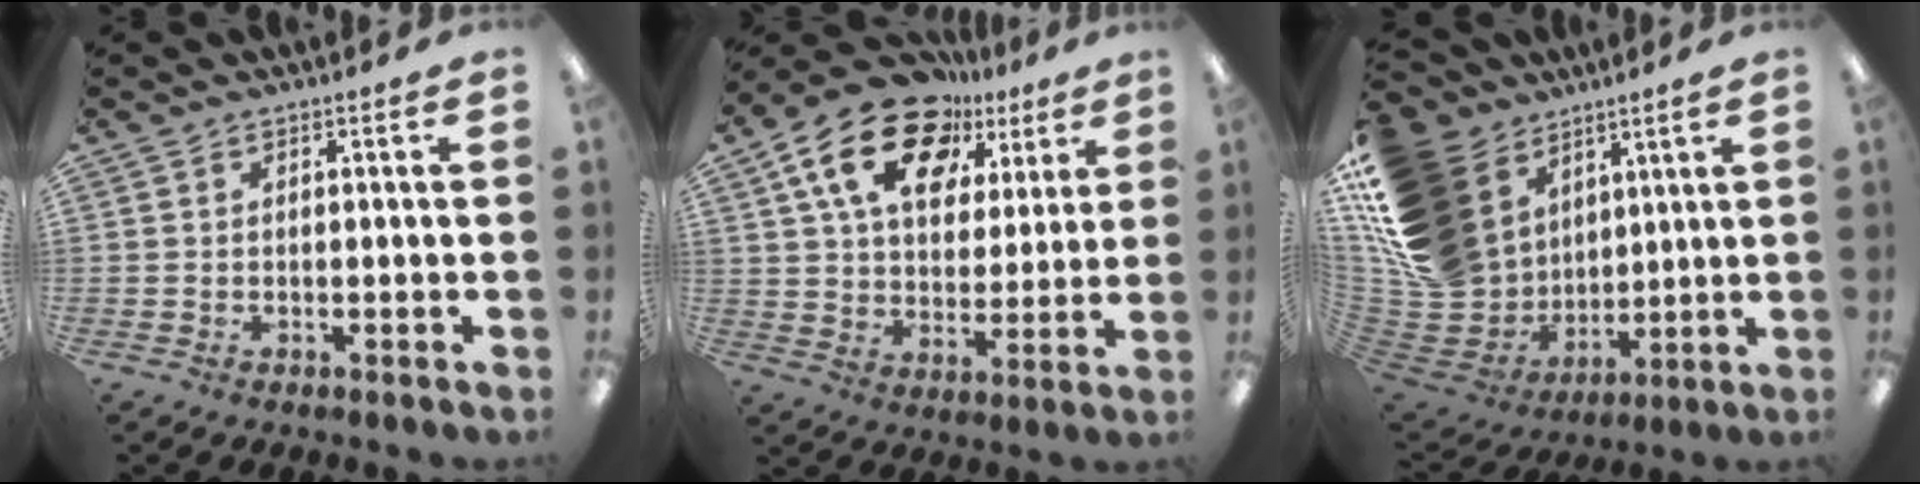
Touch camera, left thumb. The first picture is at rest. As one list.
[{"total": 19.1, "force": [11.5, 11.1, 10.5], "torque": [-0.186, -0.050, 0.205]}, {"total": 22.7, "force": [9.2, 17.5, 11.2], "torque": [-0.240, -0.059, 0.193]}]